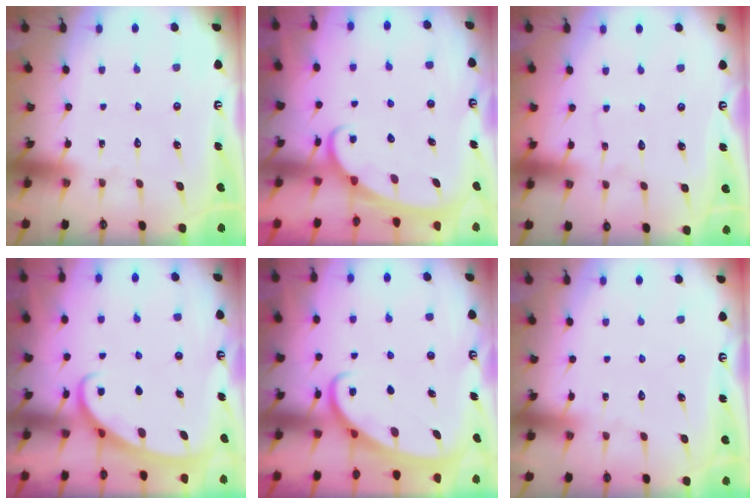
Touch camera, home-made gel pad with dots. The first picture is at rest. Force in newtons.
{"total": 2.6, "press": 2.6, "slide": 0.3}
{"total": 4.5, "press": 4.4, "slide": 0.4}
{"total": 2.6, "press": 2.6, "slide": 0.4}
{"total": 2.4, "press": 2.4, "slide": 0.4}
{"total": 2.5, "press": 2.5, "slide": 0.3}